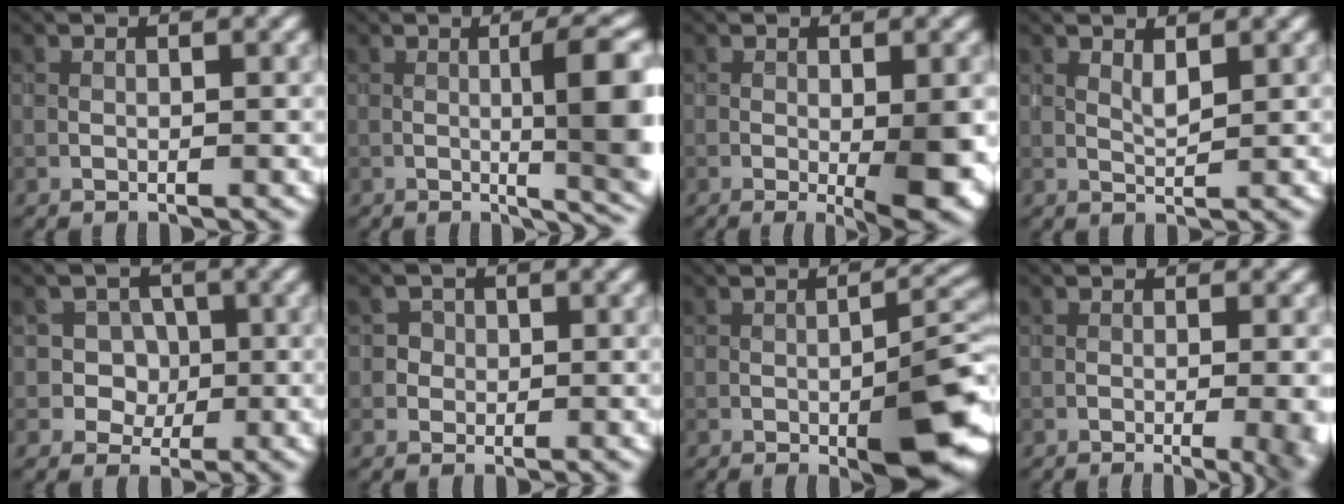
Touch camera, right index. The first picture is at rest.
{"total": 7.8, "force": [-0.5, 1.6, 7.7], "torque": [-0.102, 0.000, -0.005]}
{"total": 6.5, "force": [-1.7, 1.8, 6.1], "torque": [-0.087, -0.010, -0.021]}
{"total": 1.2, "force": [0.9, 0.2, 0.8], "torque": [-0.022, -0.005, 0.019]}
{"total": 3.8, "force": [-0.4, 3.7, 1.1], "torque": [0.013, 0.022, -0.027]}
{"total": 1.8, "force": [0.0, 1.8, 0.1], "torque": [0.017, 0.012, -0.010]}
{"total": 6.9, "force": [-2.6, 1.9, 6.2], "torque": [-0.086, 0.001, -0.038]}
{"total": 7.8, "force": [-2.2, 3.7, 6.5], "torque": [-0.039, -0.002, -0.016]}